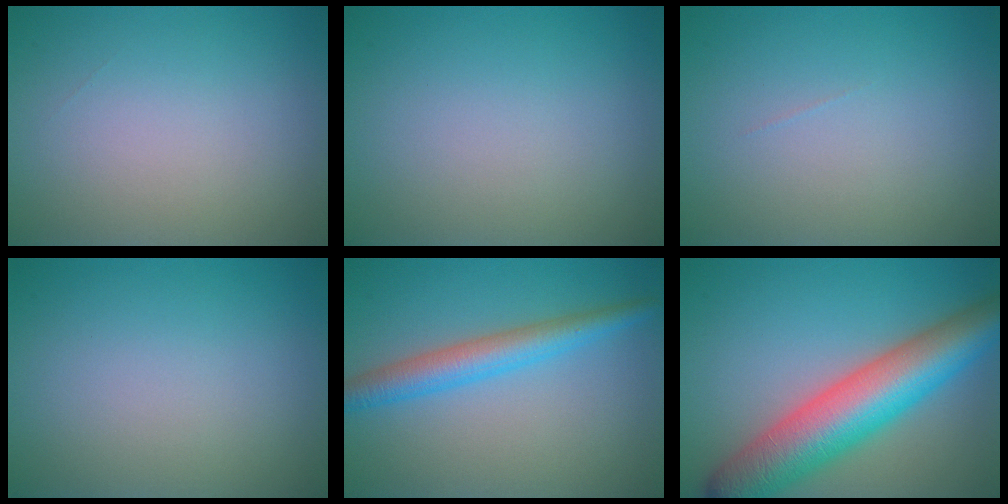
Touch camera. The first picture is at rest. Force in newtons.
{"total": 0.0}
{"total": 0.0}
{"total": 0.0}
{"total": 3.9, "press": 3.9, "slide": 0.2}
{"total": 10.4, "press": 10.4, "slide": 0.3}